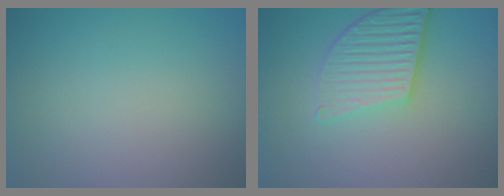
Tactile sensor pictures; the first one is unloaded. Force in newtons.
{"total": 5.1, "press": 3.8, "slide": 3.4}